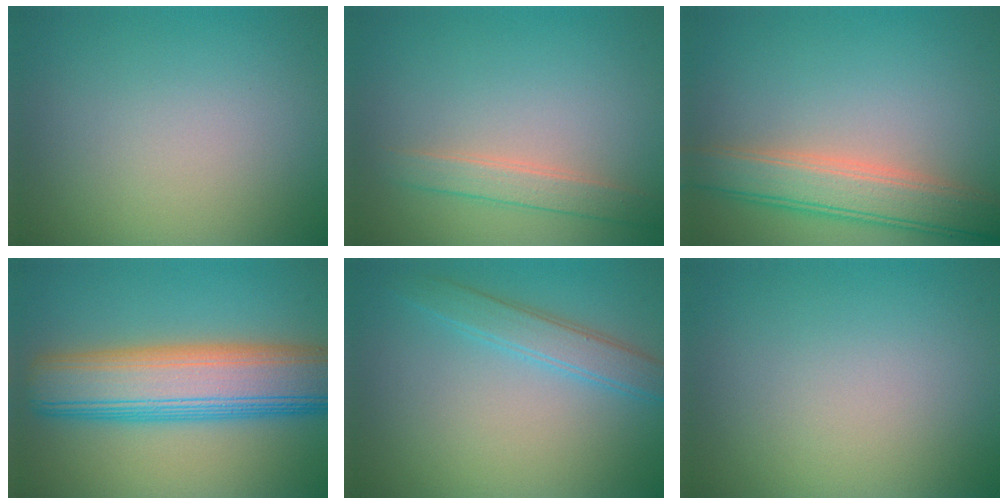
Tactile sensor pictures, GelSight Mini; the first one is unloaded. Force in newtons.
{"total": 2.2, "press": 2.2, "slide": 0.2}
{"total": 5.1, "press": 5.1, "slide": 0.3}
{"total": 10.5, "press": 10.5, "slide": 0.5}
{"total": 2.9, "press": 2.9, "slide": 0.0}
{"total": 0.0}